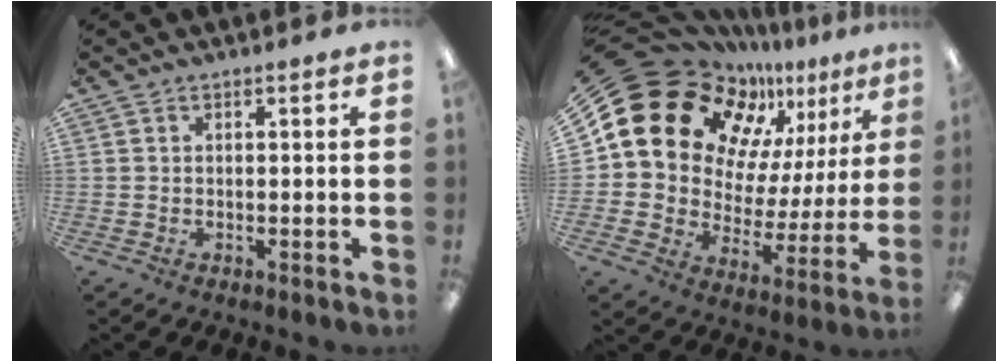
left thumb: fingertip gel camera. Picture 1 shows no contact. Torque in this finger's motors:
{"motor_torque": [1.35, 1.45, 1.44, -1.33, 0.37]}